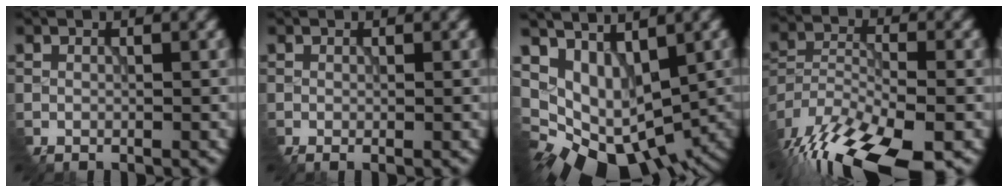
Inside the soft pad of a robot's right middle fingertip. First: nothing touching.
{"total": 0.7, "force": [-0.2, 0.1, 0.6], "torque": [-0.011, -0.004, -0.002]}
{"total": 6.8, "force": [-0.7, 5.3, 4.1], "torque": [-0.048, -0.004, 0.021]}
{"total": 12.8, "force": [-9.6, 4.3, 7.3], "torque": [-0.151, -0.022, -0.146]}